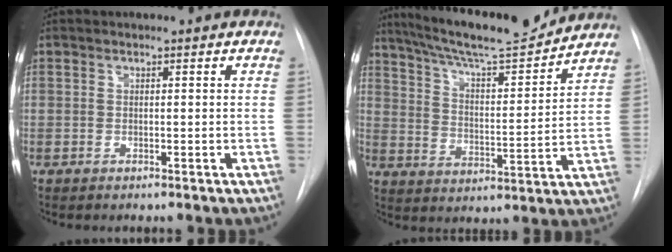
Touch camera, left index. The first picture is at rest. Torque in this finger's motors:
{"motor_torque": [0.01, -0.47, 0.48, 0.14]}